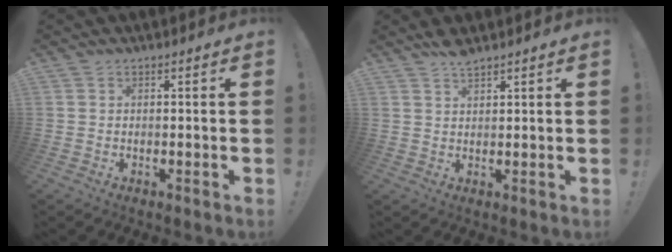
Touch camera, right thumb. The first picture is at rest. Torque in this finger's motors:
{"motor_torque": [-0.52, 0.42, 0.39, 0.22, 0.13]}